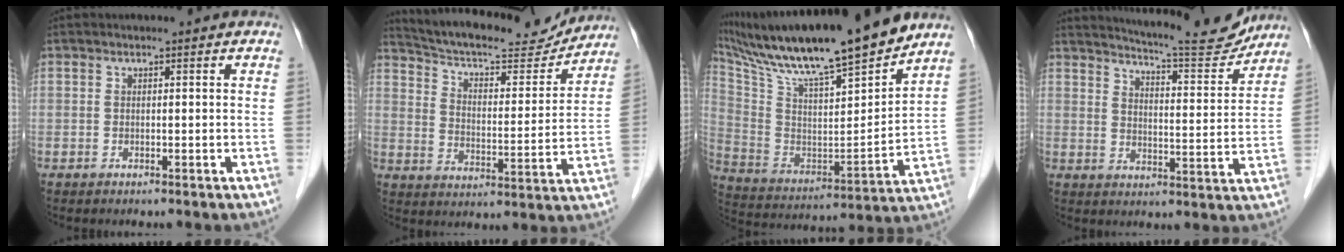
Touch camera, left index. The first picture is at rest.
{"total": 18.4, "force": [17.1, 3.7, 5.9], "torque": [-0.099, 0.001, 0.250]}
{"total": 23.8, "force": [19.7, 1.4, 13.2], "torque": [-0.243, -0.004, 0.333]}
{"total": 13.7, "force": [13.1, 0.5, 4.0], "torque": [-0.063, -0.025, 0.175]}